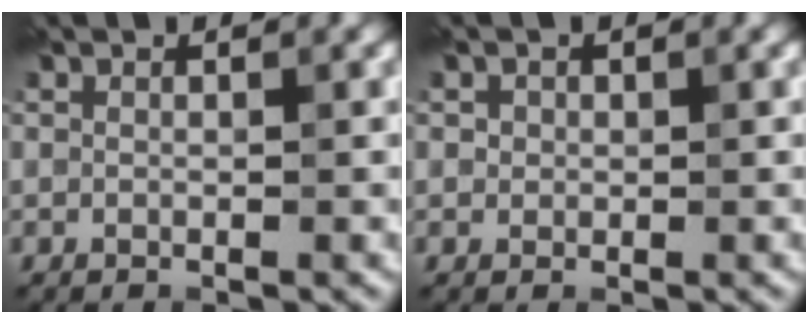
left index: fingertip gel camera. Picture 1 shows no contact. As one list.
[{"total": 0.9, "force": [0.3, 0.9, 0.1], "torque": [0.004, 0.004, -0.003]}]